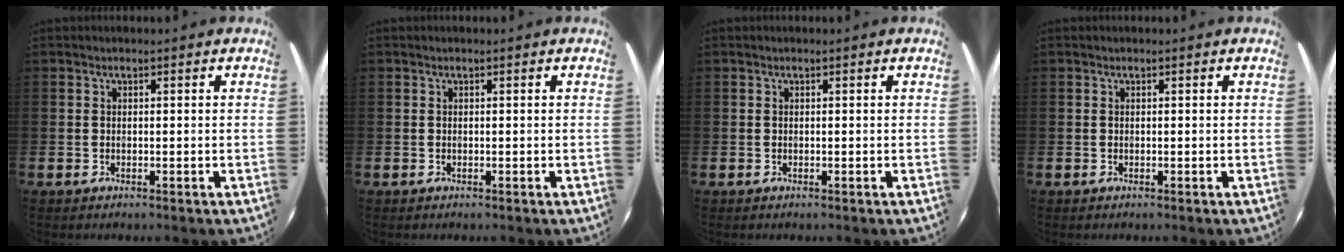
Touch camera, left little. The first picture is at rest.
{"total": 0.0}
{"total": 0.0}
{"total": 0.0}